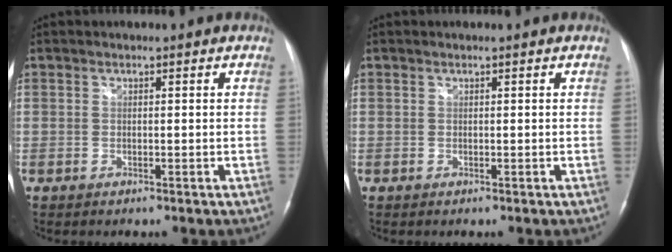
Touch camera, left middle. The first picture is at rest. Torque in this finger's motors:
{"motor_torque": [0.14, -0.13, -0.08, -0.01]}